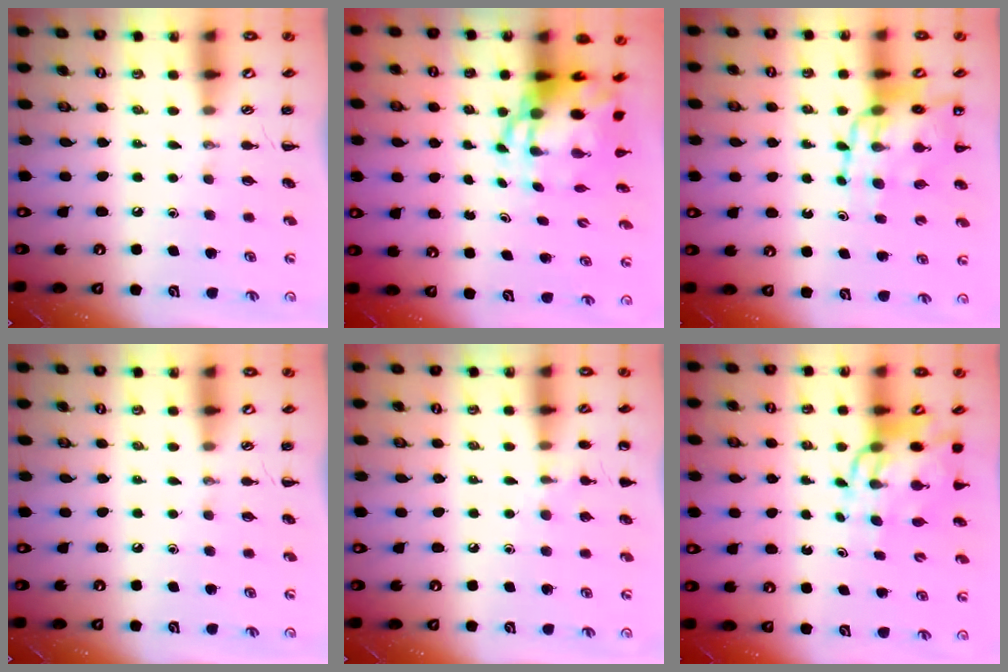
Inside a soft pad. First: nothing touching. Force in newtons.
{"total": 6.9, "press": 6.6, "slide": 1.7}
{"total": 12.1, "press": 11.5, "slide": 3.7}
{"total": 0.0}
{"total": 6.4, "press": 6.1, "slide": 1.7}
{"total": 11.2, "press": 10.6, "slide": 3.6}